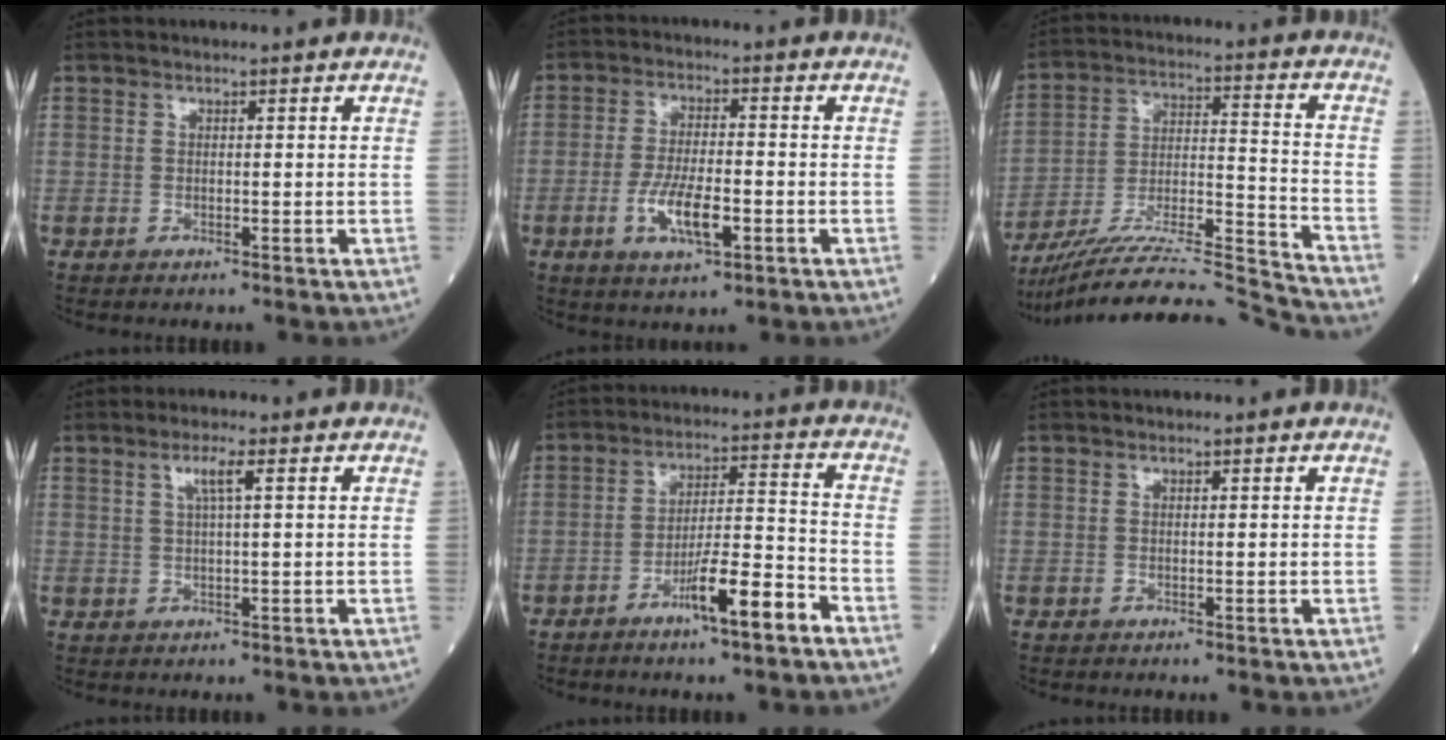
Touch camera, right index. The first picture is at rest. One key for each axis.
{"total": 7.5, "fx": -2.6, "fy": 2.0, "fz": 6.8, "tx": -0.134, "ty": -0.006, "tz": -0.046}
{"total": 21.1, "fx": -20.3, "fy": -2.7, "fz": 5.2, "tx": -0.101, "ty": -0.002, "tz": -0.328}
{"total": 2.8, "fx": 1.1, "fy": -0.2, "fz": 2.6, "tx": -0.053, "ty": 0.005, "tz": 0.021}
{"total": 9.0, "fx": -5.4, "fy": 0.5, "fz": 7.2, "tx": -0.118, "ty": 0.007, "tz": -0.090}
{"total": 0.0}